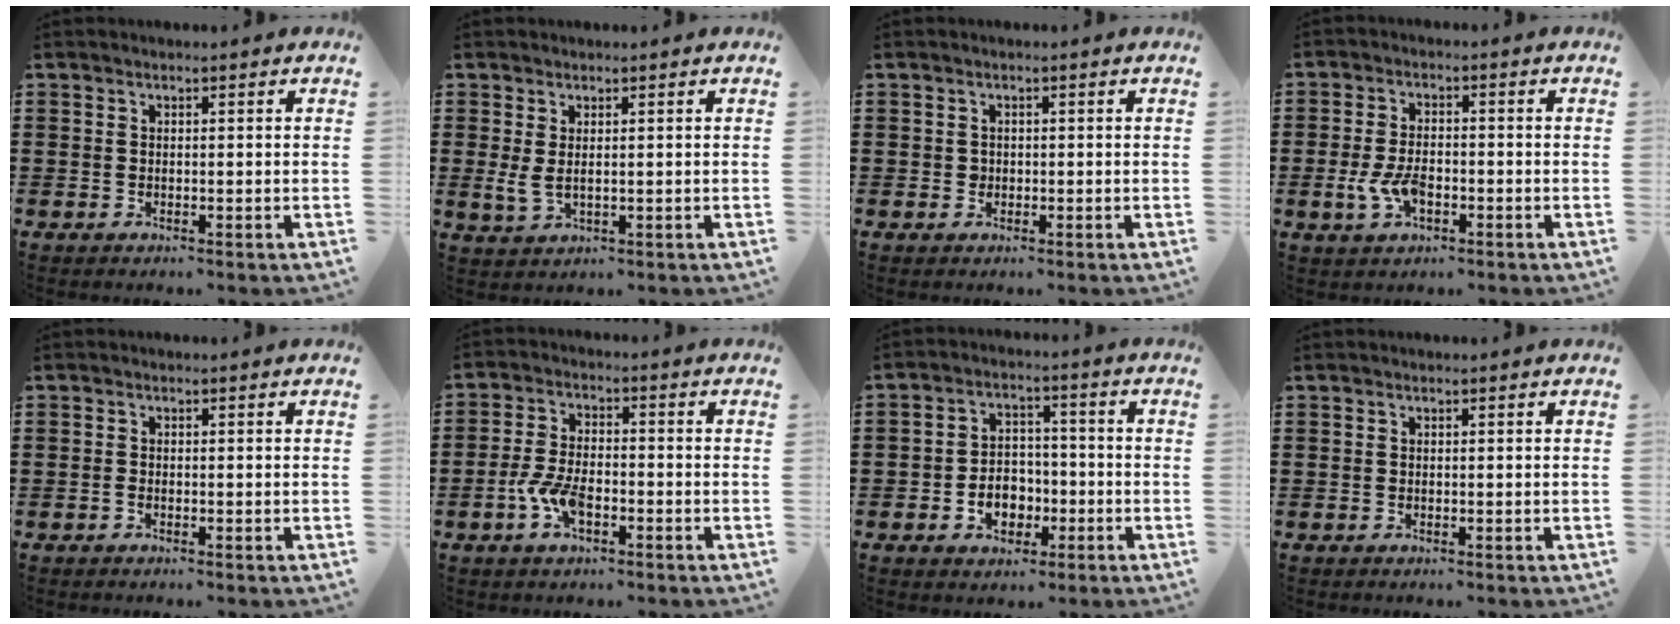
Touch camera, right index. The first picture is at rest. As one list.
[{"total": 2.5, "force": [0.7, 1.0, 2.2], "torque": [-0.060, -0.005, 0.010]}, {"total": 0.9, "force": [0.1, 0.8, 0.3], "torque": [-0.007, 0.005, 0.001]}, {"total": 5.1, "force": [-1.5, 2.7, 4.1], "torque": [-0.099, -0.003, -0.032]}, {"total": 0.6, "force": [-0.4, 0.2, 0.4], "torque": [-0.010, -0.004, -0.006]}, {"total": 5.5, "force": [-2.3, 2.6, 4.3], "torque": [-0.106, -0.002, -0.049]}, {"total": 5.3, "force": [-1.8, 4.0, 2.9], "torque": [-0.042, 0.000, -0.036]}, {"total": 0.0}]